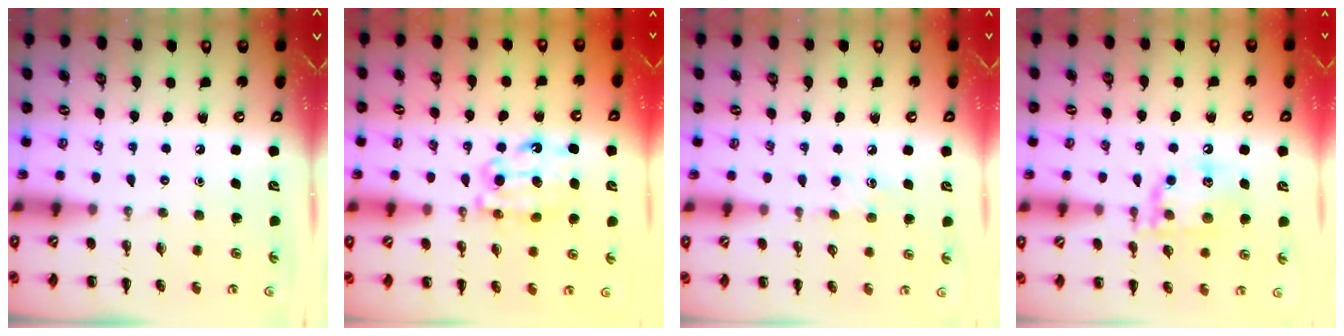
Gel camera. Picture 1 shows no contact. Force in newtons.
{"total": 9.6, "press": 9.6, "slide": 0.7}
{"total": 5.5, "press": 5.2, "slide": 1.8}
{"total": 15.4, "press": 15.3, "slide": 2.0}